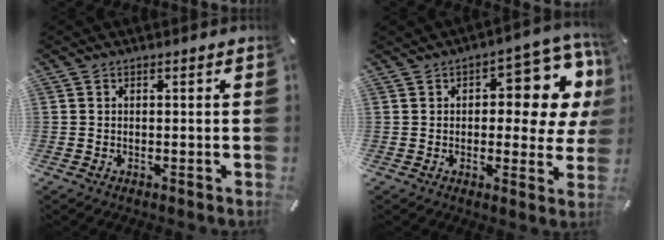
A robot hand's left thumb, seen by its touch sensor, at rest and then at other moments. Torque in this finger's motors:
{"motor_torque": [0.28, 0.28, 0.22, -0.19, 0.10]}